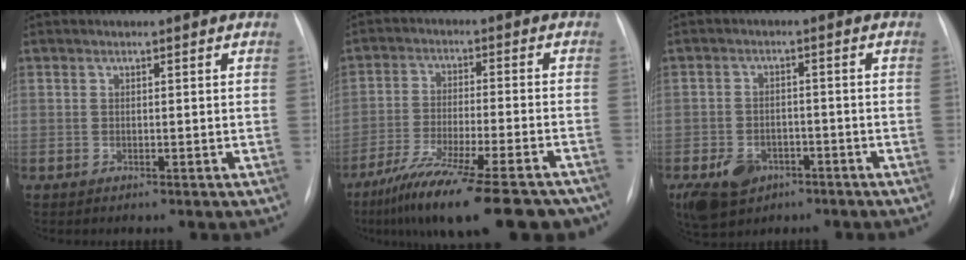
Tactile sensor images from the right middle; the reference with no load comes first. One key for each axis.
{"total": 21.2, "fx": -16.9, "fy": 3.1, "fz": 12.5, "tx": -0.159, "ty": -0.023, "tz": -0.254}
{"total": 7.5, "fx": -4.1, "fy": 5.3, "fz": 3.5, "tx": -0.073, "ty": 0.003, "tz": -0.058}